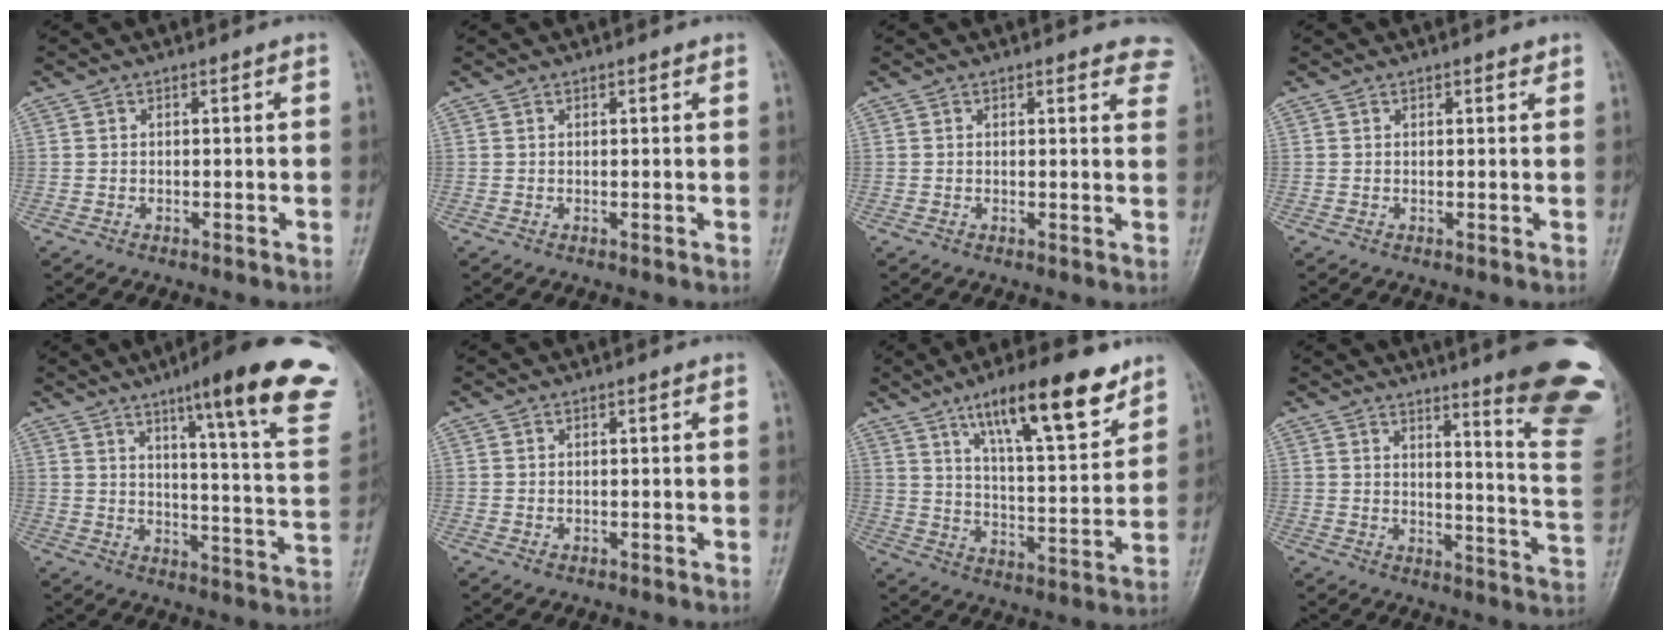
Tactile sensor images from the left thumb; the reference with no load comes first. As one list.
[{"total": 0.7, "force": [0.5, 0.3, 0.4], "torque": [-0.006, -0.001, 0.005]}, {"total": 5.5, "force": [4.7, 1.9, 2.0], "torque": [0.011, -0.018, 0.035]}, {"total": 1.1, "force": [0.8, 0.4, 0.6], "torque": [-0.006, -0.003, 0.009]}, {"total": 24.2, "force": [15.3, 3.4, 18.4], "torque": [-0.225, -0.066, 0.195]}, {"total": 0.7, "force": [0.0, 0.6, 0.5], "torque": [-0.005, -0.001, 0.003]}, {"total": 17.3, "force": [11.0, 4.7, 12.6], "torque": [-0.172, -0.053, 0.182]}, {"total": 21.2, "force": [14.8, 2.5, 15.0], "torque": [-0.165, -0.118, 0.176]}]